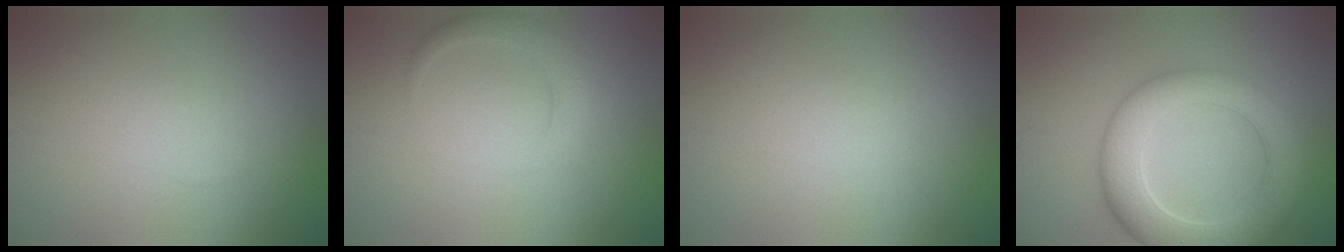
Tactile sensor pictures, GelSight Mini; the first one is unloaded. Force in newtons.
{"total": 2.4, "press": 2.4, "slide": 0.2}
{"total": 0.0}
{"total": 7.6, "press": 7.6, "slide": 0.6}